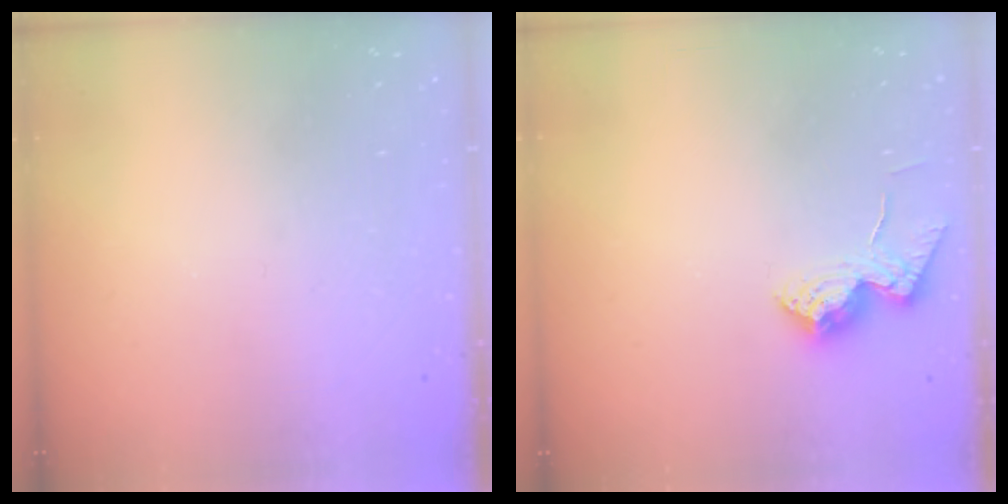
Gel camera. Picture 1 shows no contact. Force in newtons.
{"total": 13.8, "press": 13.7, "slide": 0.7}